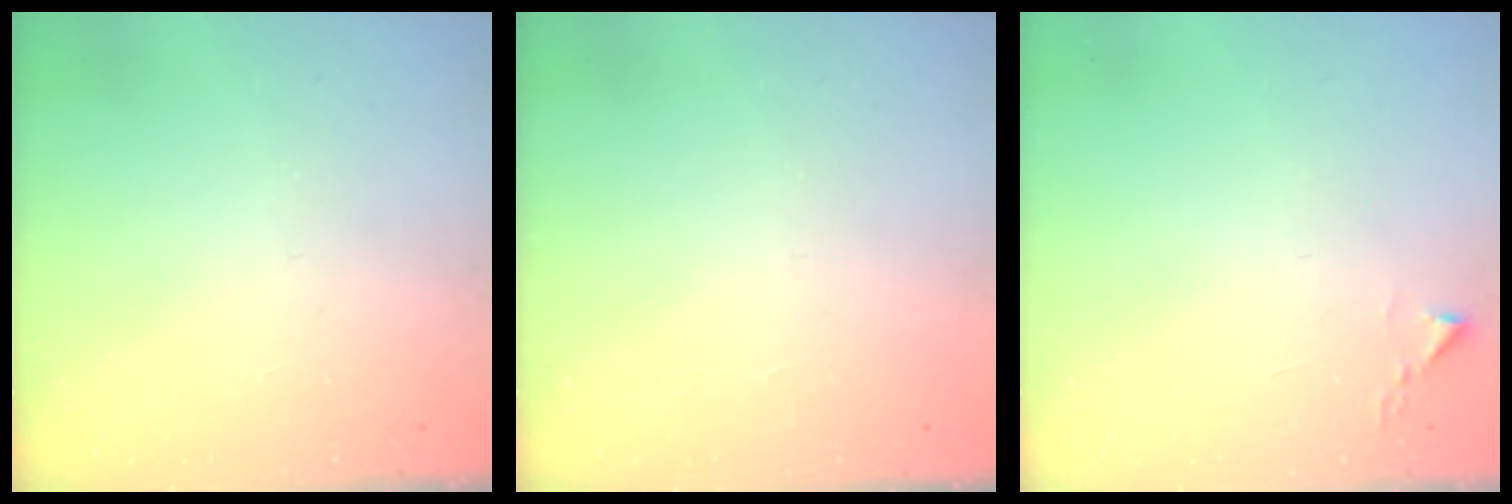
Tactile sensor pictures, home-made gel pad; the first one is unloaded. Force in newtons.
{"total": 1.6, "press": 1.6, "slide": 0.1}
{"total": 2.4, "press": 2.4, "slide": 0.3}